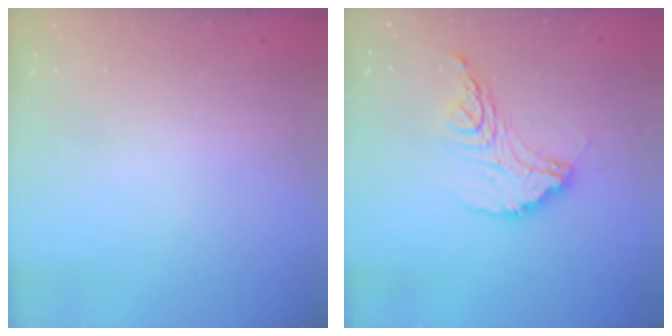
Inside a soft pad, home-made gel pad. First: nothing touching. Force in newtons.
{"total": 14.4, "press": 14.4, "slide": 1.1}